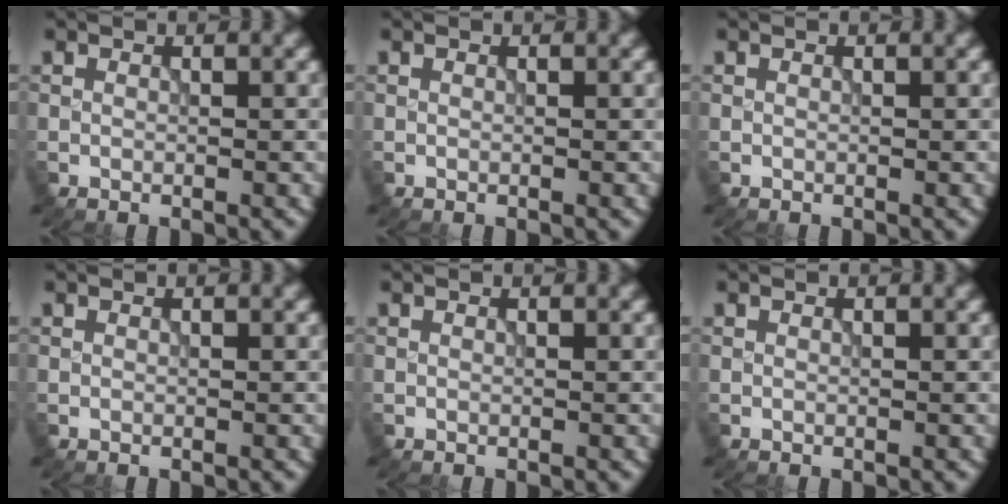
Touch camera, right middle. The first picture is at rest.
{"total": 0.0}
{"total": 0.0}
{"total": 0.0}
{"total": 0.0}
{"total": 0.0}